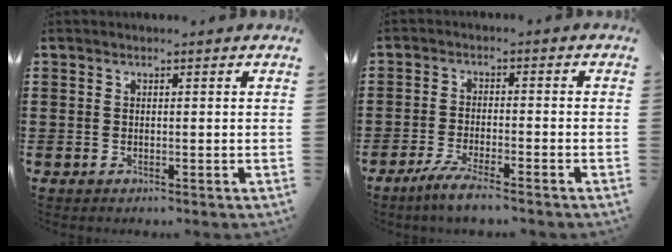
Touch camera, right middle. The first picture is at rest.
{"total": 3.9, "force": [-3.2, -0.1, 2.2], "torque": [-0.051, -0.011, -0.063]}